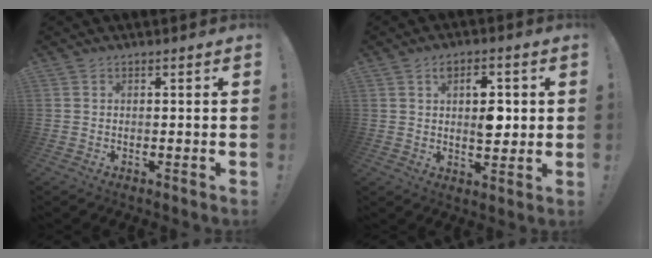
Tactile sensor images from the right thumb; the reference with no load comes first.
{"total": 8.0, "force": [1.4, 4.9, 6.2], "torque": [-0.088, 0.004, 0.023]}